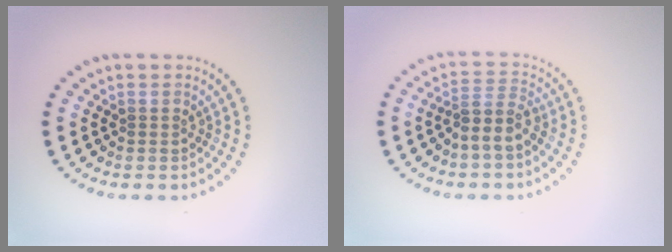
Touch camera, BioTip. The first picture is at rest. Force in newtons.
{"total": 2.7, "press": 2.1, "slide": 1.7}